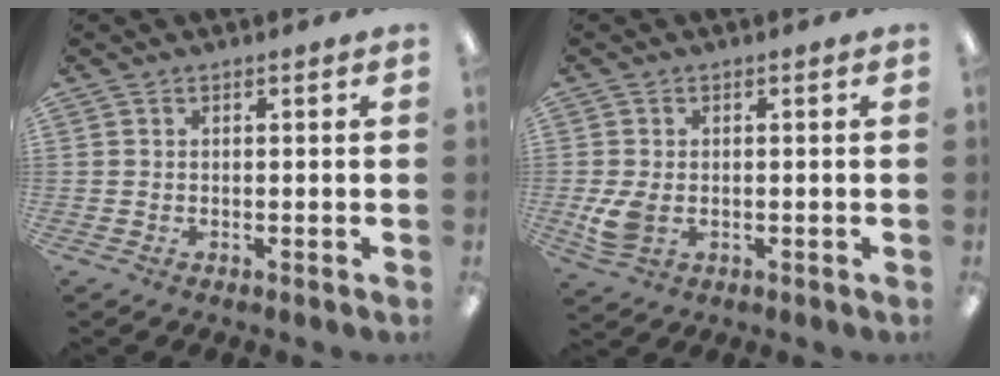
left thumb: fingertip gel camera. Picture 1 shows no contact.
{"total": 5.5, "force": [-0.6, 3.8, 4.0], "torque": [-0.092, -0.007, -0.015]}